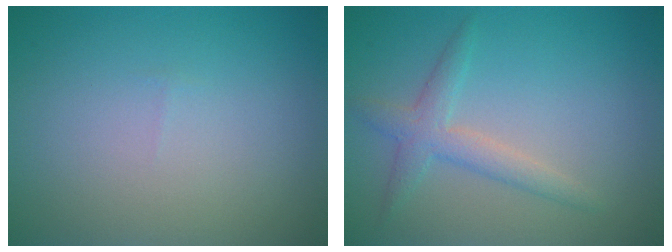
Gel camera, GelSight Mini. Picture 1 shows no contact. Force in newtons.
{"total": 2.5, "press": 2.5, "slide": 0.1}